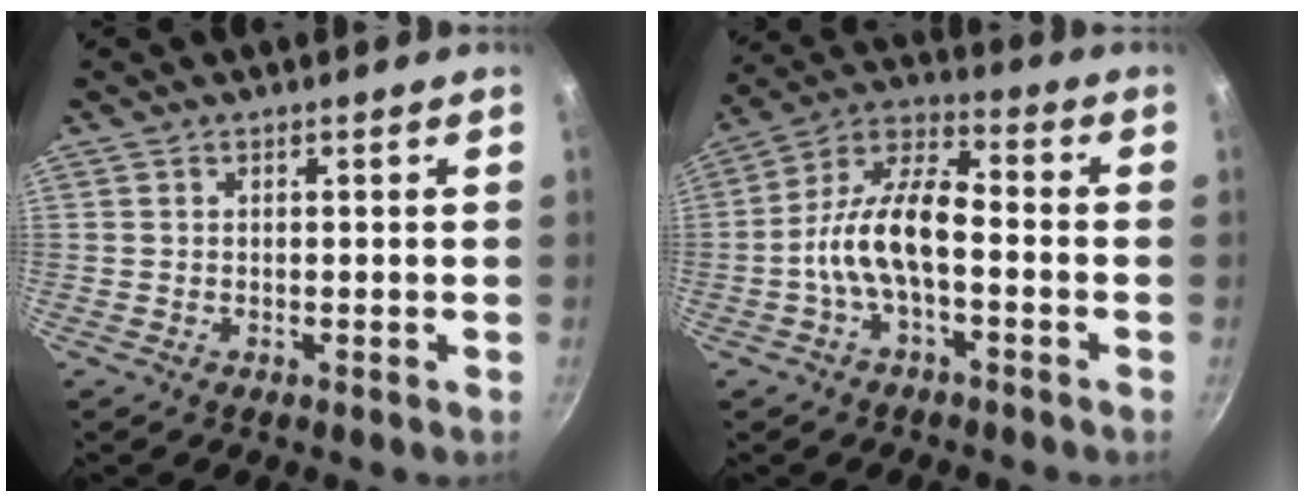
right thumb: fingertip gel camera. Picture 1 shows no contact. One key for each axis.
{"total": 11.9, "fx": -3.0, "fy": 5.4, "fz": 10.2, "tx": -0.182, "ty": 0.045, "tz": -0.070}